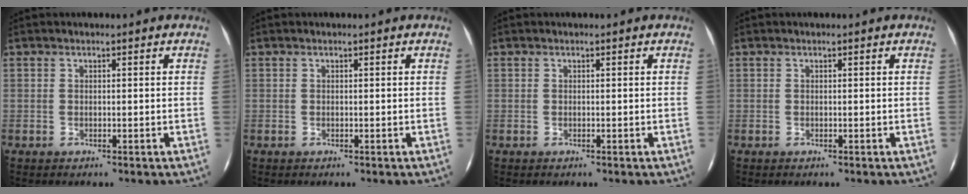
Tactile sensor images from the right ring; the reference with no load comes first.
{"total": 0.0}
{"total": 0.0}
{"total": 0.0}